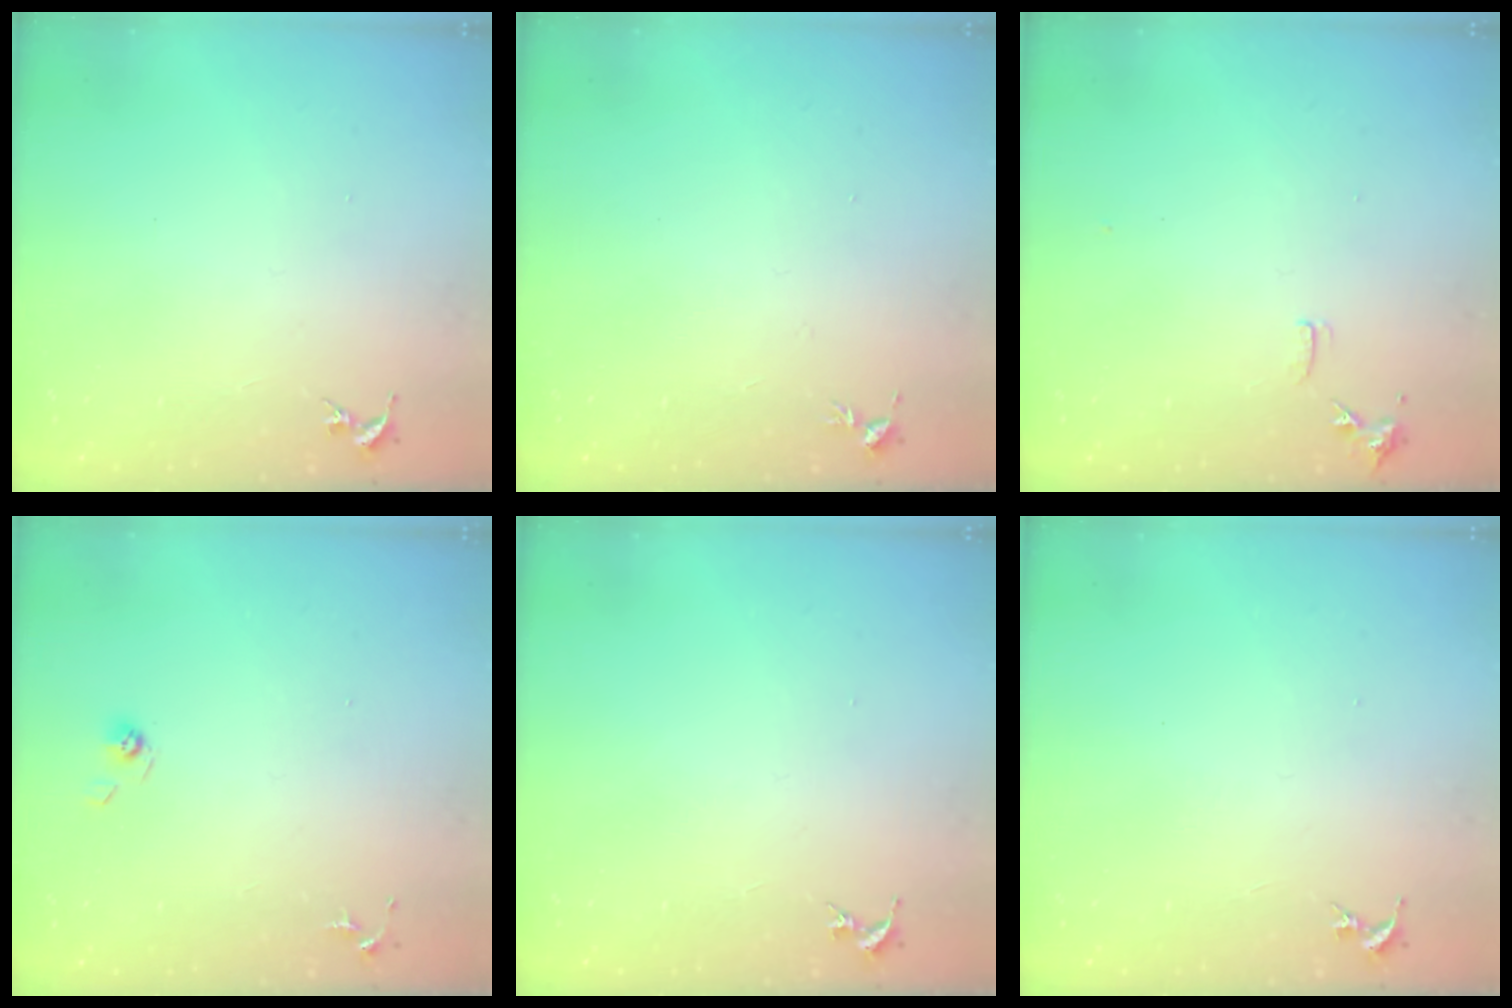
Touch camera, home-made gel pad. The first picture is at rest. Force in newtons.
{"total": 3.4, "press": 3.3, "slide": 0.5}
{"total": 6.8, "press": 6.7, "slide": 0.9}
{"total": 3.8, "press": 3.3, "slide": 1.8}
{"total": 0.0}
{"total": 0.0}